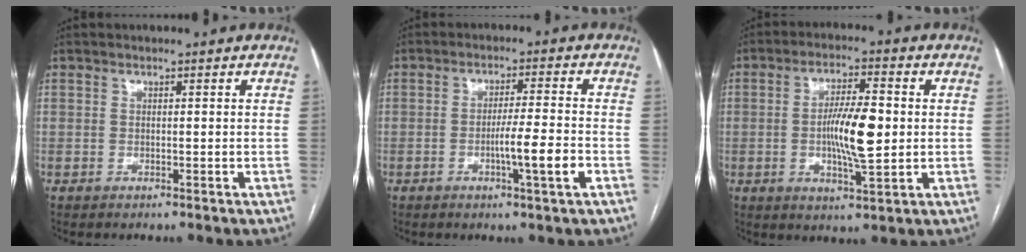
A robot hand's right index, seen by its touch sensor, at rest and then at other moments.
{"total": 6.5, "force": [-2.2, -0.6, 6.1], "torque": [-0.094, -0.008, -0.038]}
{"total": 9.3, "force": [-0.3, 1.9, 9.1], "torque": [-0.166, 0.000, -0.007]}